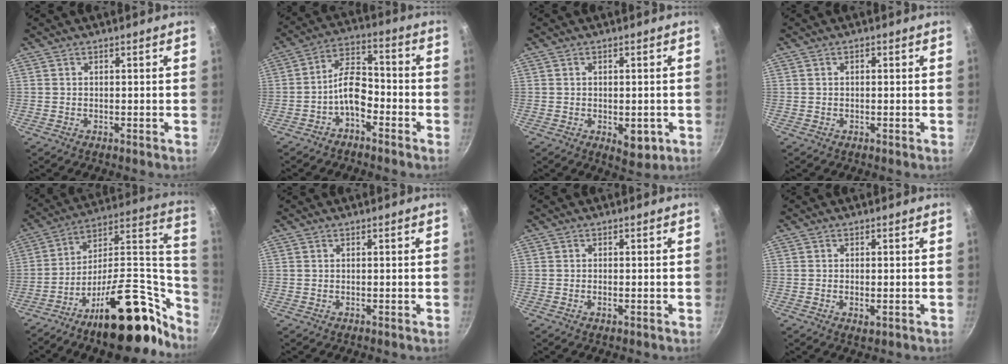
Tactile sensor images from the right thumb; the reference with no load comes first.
{"total": 7.8, "force": [-3.6, 4.2, 5.6], "torque": [-0.083, 0.050, -0.073]}
{"total": 5.2, "force": [-1.4, 2.9, 4.1], "torque": [-0.040, 0.000, -0.012]}
{"total": 0.8, "force": [0.2, 0.6, 0.6], "torque": [-0.010, 0.006, 0.003]}
{"total": 29.1, "force": [-15.4, 13.1, 20.9], "torque": [-0.240, 0.108, -0.244]}
{"total": 0.0}
{"total": 1.3, "force": [-0.4, 0.5, 1.1], "torque": [-0.023, 0.002, -0.009]}
{"total": 2.1, "force": [-0.6, 1.0, 1.8], "torque": [-0.032, -0.003, -0.009]}